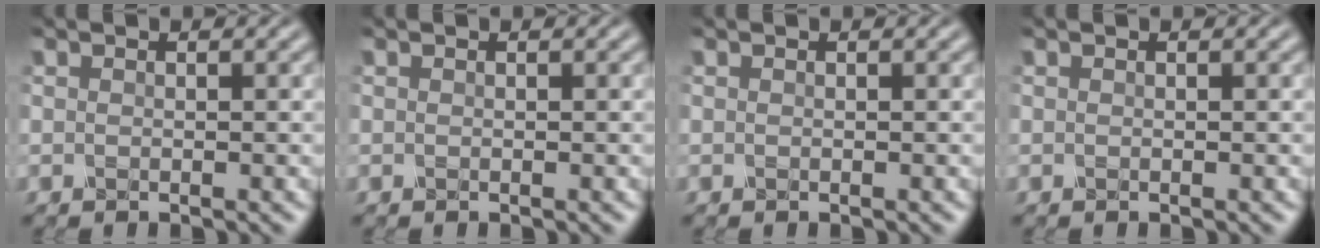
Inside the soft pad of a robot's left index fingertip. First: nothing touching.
{"total": 0.0}
{"total": 0.0}
{"total": 0.0}